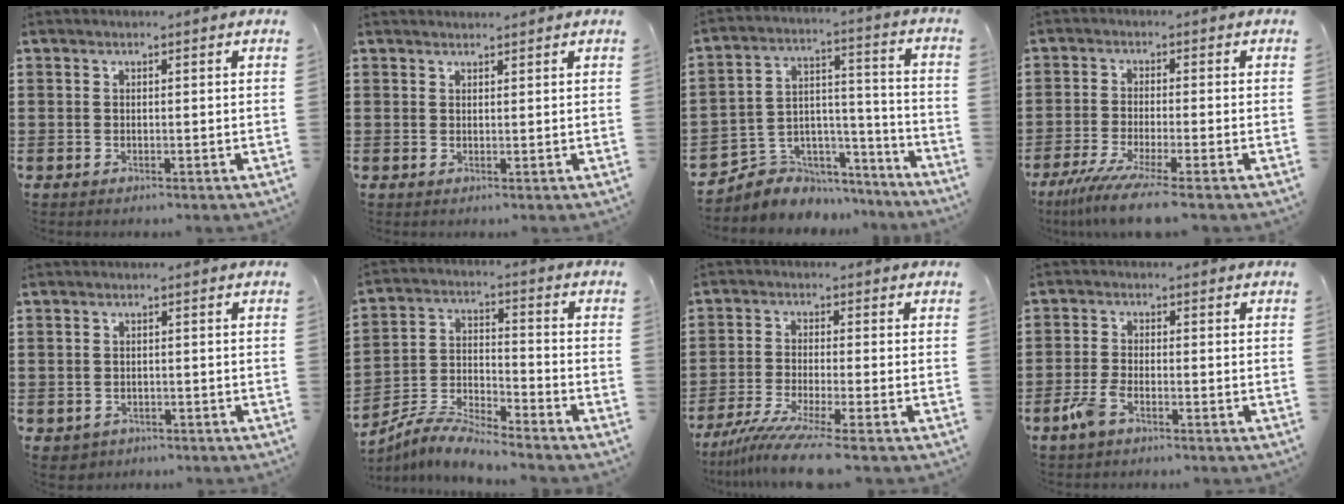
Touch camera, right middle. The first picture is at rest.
{"total": 1.0, "force": [1.0, -0.1, 0.0], "torque": [-0.002, -0.003, 0.019]}
{"total": 5.2, "force": [-4.1, 3.2, -0.1], "torque": [-0.018, 0.003, -0.082]}
{"total": 5.5, "force": [-4.1, -0.4, 3.7], "torque": [-0.089, -0.029, -0.080]}
{"total": 1.1, "force": [-0.9, 0.5, -0.1], "torque": [-0.005, 0.000, -0.021]}
{"total": 6.4, "force": [-6.2, 0.2, 1.4], "torque": [-0.043, -0.002, -0.125]}
{"total": 6.4, "force": [-5.0, -0.4, 3.9], "torque": [-0.091, -0.027, -0.097]}
{"total": 3.7, "force": [-2.3, 1.2, 2.6], "torque": [-0.071, -0.003, -0.050]}